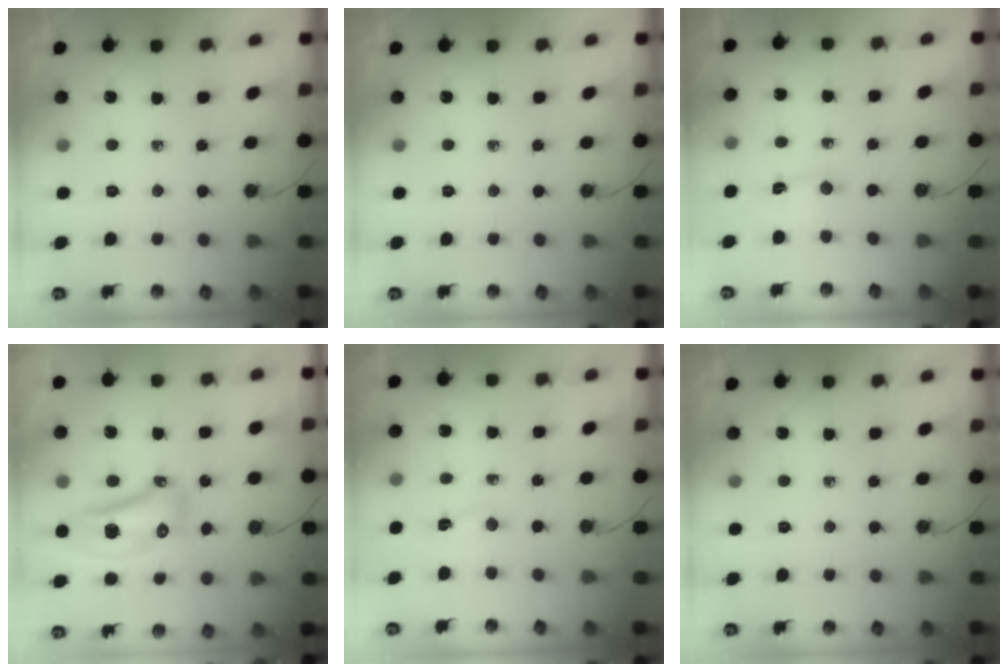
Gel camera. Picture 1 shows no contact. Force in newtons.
{"total": 0.0}
{"total": 2.6, "press": 1.5, "slide": 2.2}
{"total": 12.6, "press": 12.5, "slide": 1.5}
{"total": 2.2, "press": 2.1, "slide": 0.7}
{"total": 0.0}